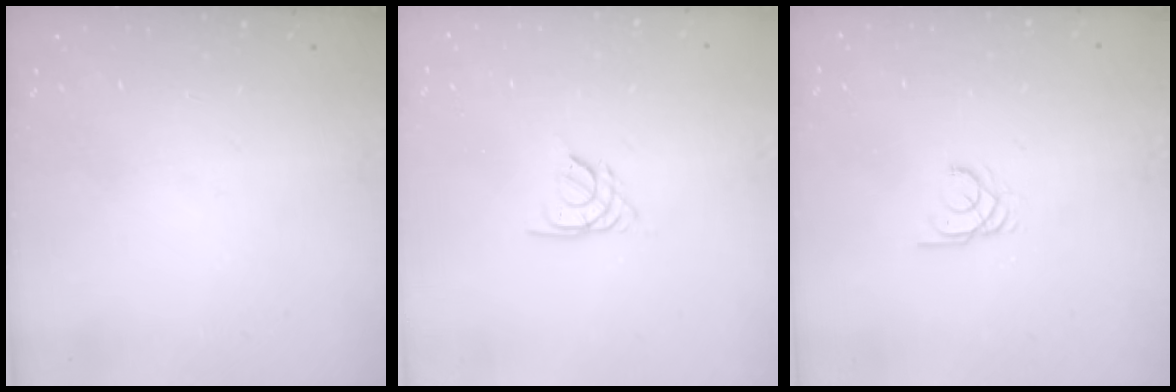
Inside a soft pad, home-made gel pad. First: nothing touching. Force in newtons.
{"total": 2.2, "press": 2.1, "slide": 0.5}
{"total": 2.0, "press": 2.0, "slide": 0.2}